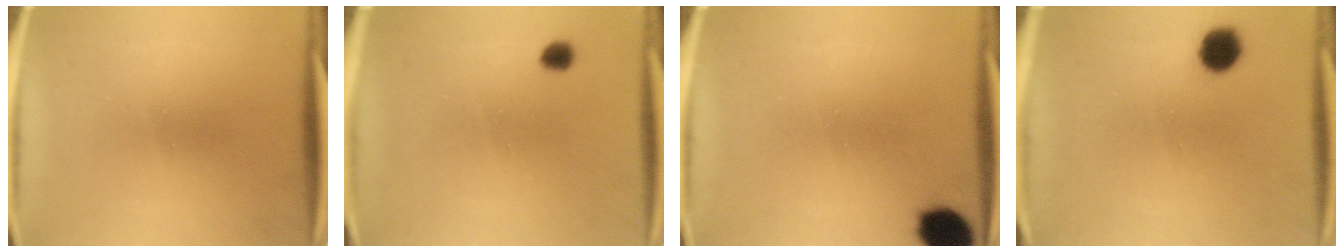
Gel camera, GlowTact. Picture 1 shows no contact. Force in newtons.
{"total": 1.9}
{"total": 9.1}
{"total": 5.9}